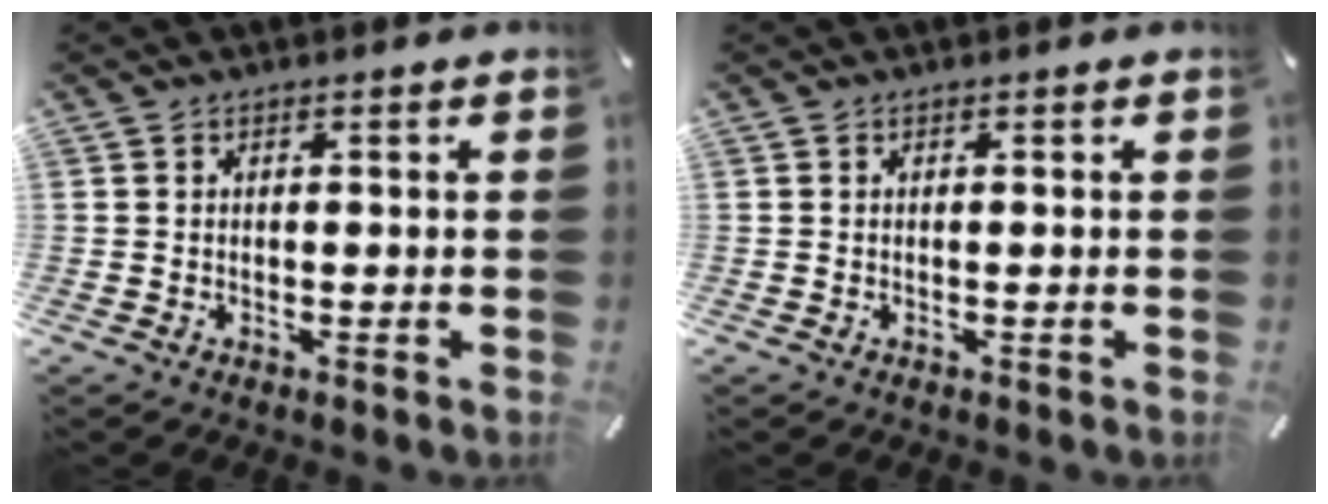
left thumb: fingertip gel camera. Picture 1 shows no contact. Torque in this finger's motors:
{"motor_torque": [0.00, 0.00, 0.00, -0.02, 0.00]}